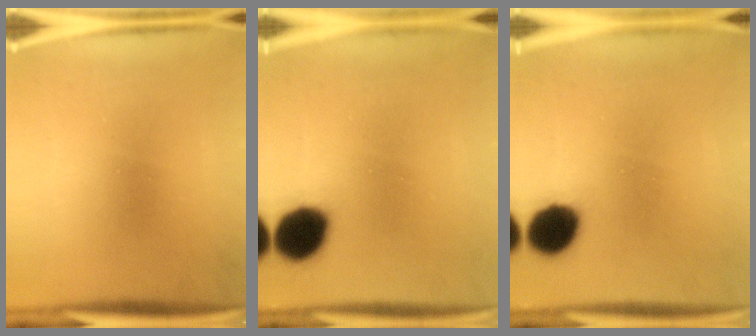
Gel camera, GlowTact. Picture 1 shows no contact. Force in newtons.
{"total": 12.4}
{"total": 10.5}